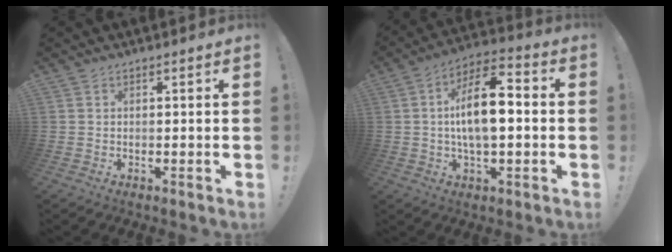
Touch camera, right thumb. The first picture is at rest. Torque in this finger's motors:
{"motor_torque": [0.12, 0.69, 0.60, 0.46, 0.11]}